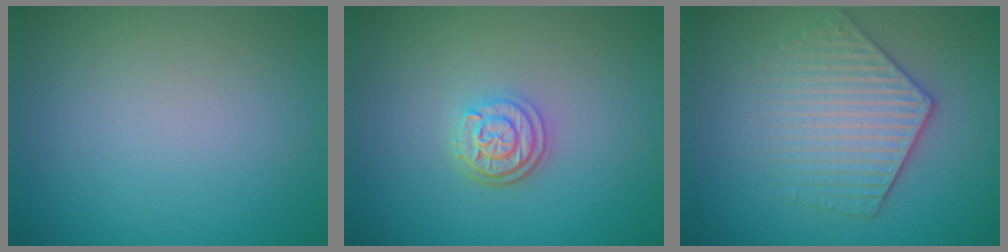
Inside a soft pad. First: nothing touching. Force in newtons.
{"total": 3.1, "press": 2.5, "slide": 1.8}
{"total": 4.5, "press": 3.8, "slide": 2.3}